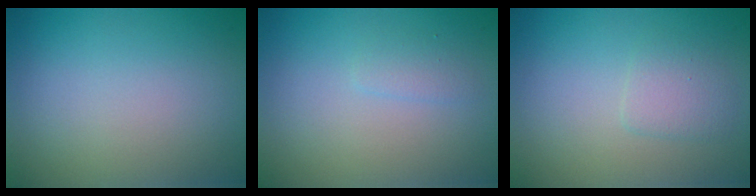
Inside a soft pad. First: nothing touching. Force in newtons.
{"total": 0.9, "press": 0.9, "slide": 0.0}
{"total": 1.6, "press": 1.6, "slide": 0.1}